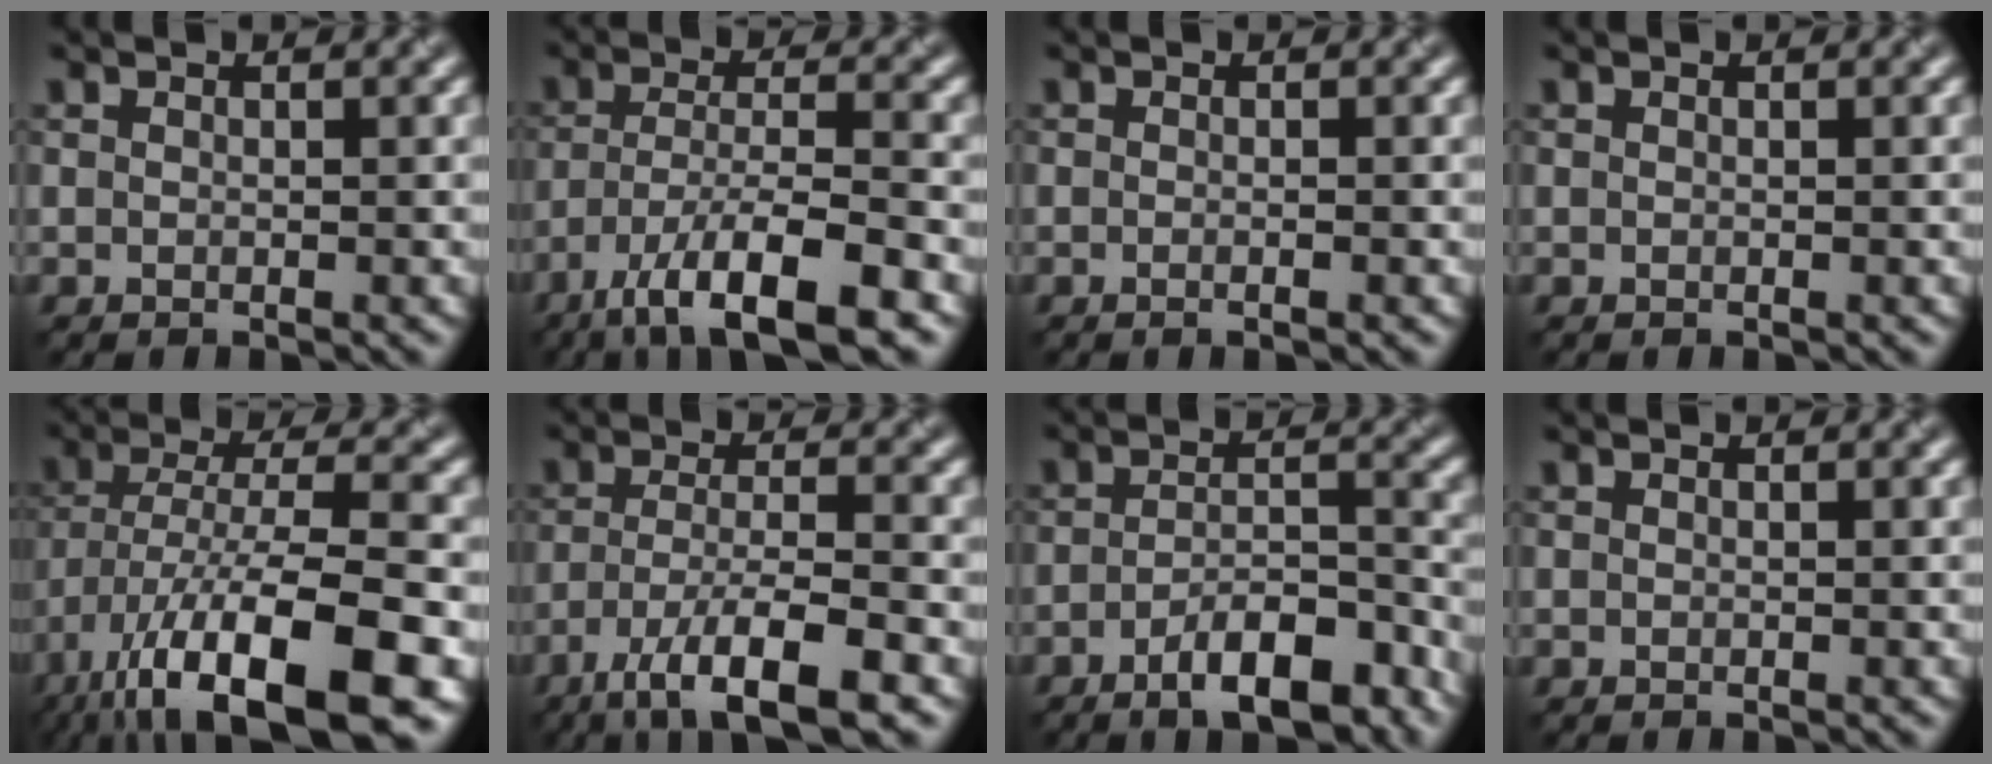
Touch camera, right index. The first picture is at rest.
{"total": 8.6, "force": [-5.3, 1.9, 6.5], "torque": [-0.106, -0.001, -0.093]}
{"total": 1.1, "force": [-0.2, 0.4, 1.0], "torque": [-0.001, -0.007, -0.007]}
{"total": 0.0}
{"total": 14.9, "force": [-7.8, 4.8, 11.8], "torque": [-0.218, -0.016, -0.130]}
{"total": 7.5, "force": [-4.4, 1.5, 5.9], "torque": [-0.095, -0.001, -0.080]}
{"total": 6.7, "force": [-4.1, 2.1, 4.8], "torque": [-0.074, 0.006, -0.065]}
{"total": 0.0}